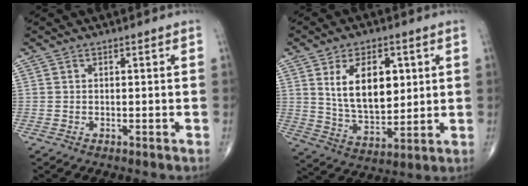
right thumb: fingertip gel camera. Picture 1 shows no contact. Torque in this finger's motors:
{"motor_torque": [-0.79, 1.50, 1.03, 1.05, 0.39]}